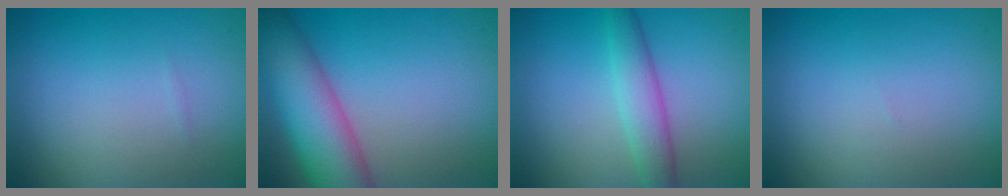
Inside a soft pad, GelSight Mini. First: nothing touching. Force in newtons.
{"total": 9.0, "press": 9.0, "slide": 0.5}
{"total": 3.4, "press": 3.4, "slide": 0.1}
{"total": 0.0}